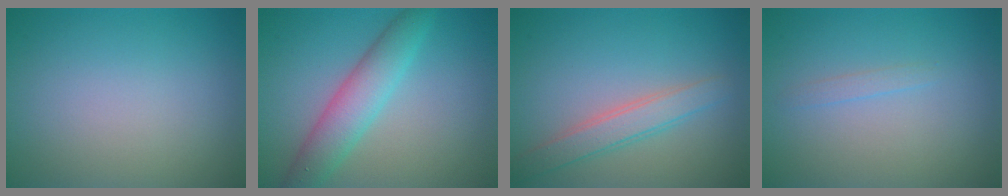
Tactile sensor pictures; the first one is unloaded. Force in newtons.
{"total": 4.6, "press": 4.6, "slide": 0.1}
{"total": 2.8, "press": 2.8, "slide": 0.2}
{"total": 0.7, "press": 0.7, "slide": 0.1}